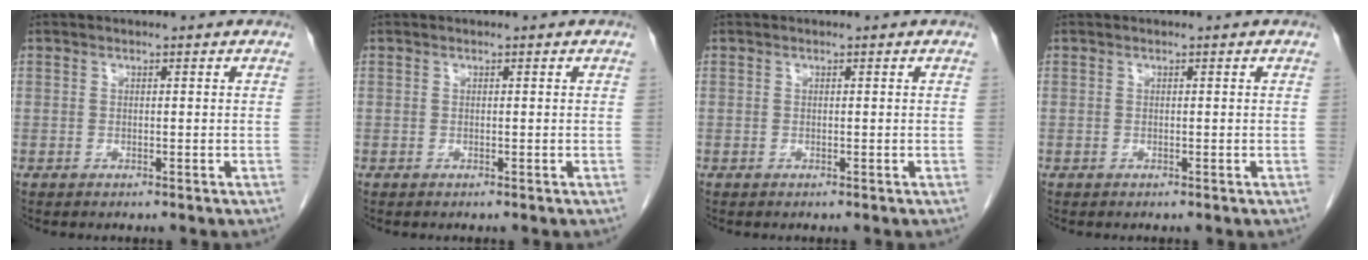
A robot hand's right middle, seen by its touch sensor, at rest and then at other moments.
{"total": 0.0}
{"total": 0.0}
{"total": 0.0}